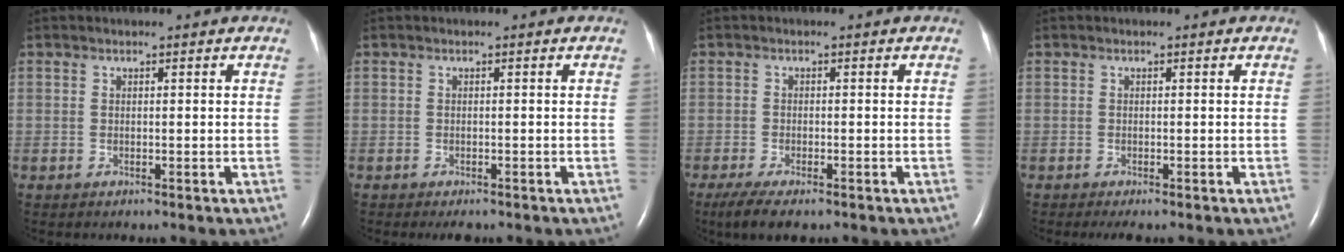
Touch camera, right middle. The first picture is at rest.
{"total": 1.7, "force": [-1.3, 0.6, 0.8], "torque": [-0.011, -0.003, -0.013]}
{"total": 5.5, "force": [-3.9, 1.4, 3.7], "torque": [-0.071, -0.015, -0.059]}
{"total": 1.5, "force": [-1.1, 0.2, 1.0], "torque": [-0.015, -0.006, -0.014]}